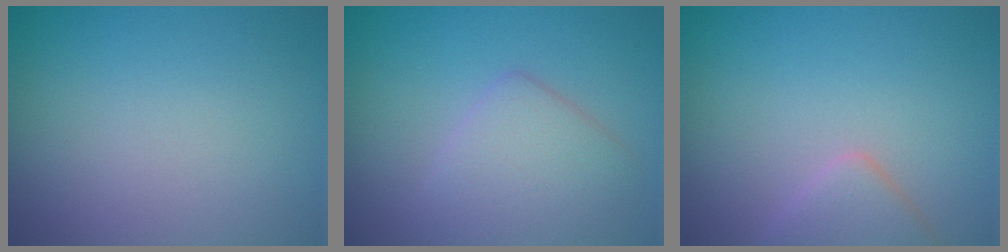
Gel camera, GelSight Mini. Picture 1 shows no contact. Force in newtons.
{"total": 4.2, "press": 4.2, "slide": 0.1}
{"total": 2.8, "press": 2.8, "slide": 0.1}